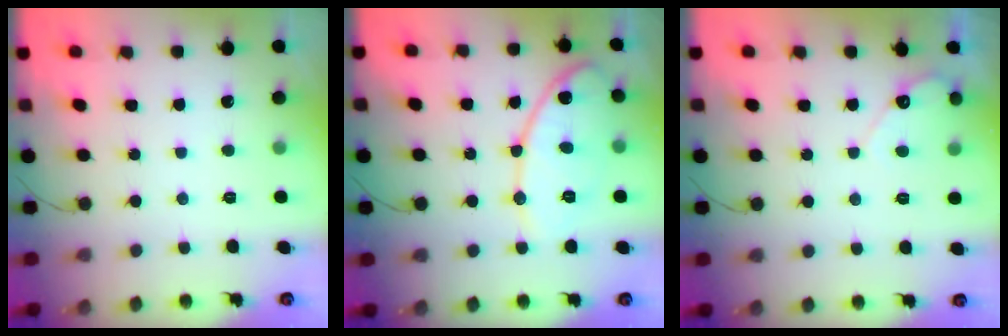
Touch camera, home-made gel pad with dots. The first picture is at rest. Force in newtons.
{"total": 12.8, "press": 12.7, "slide": 1.4}
{"total": 4.0, "press": 4.0, "slide": 0.3}